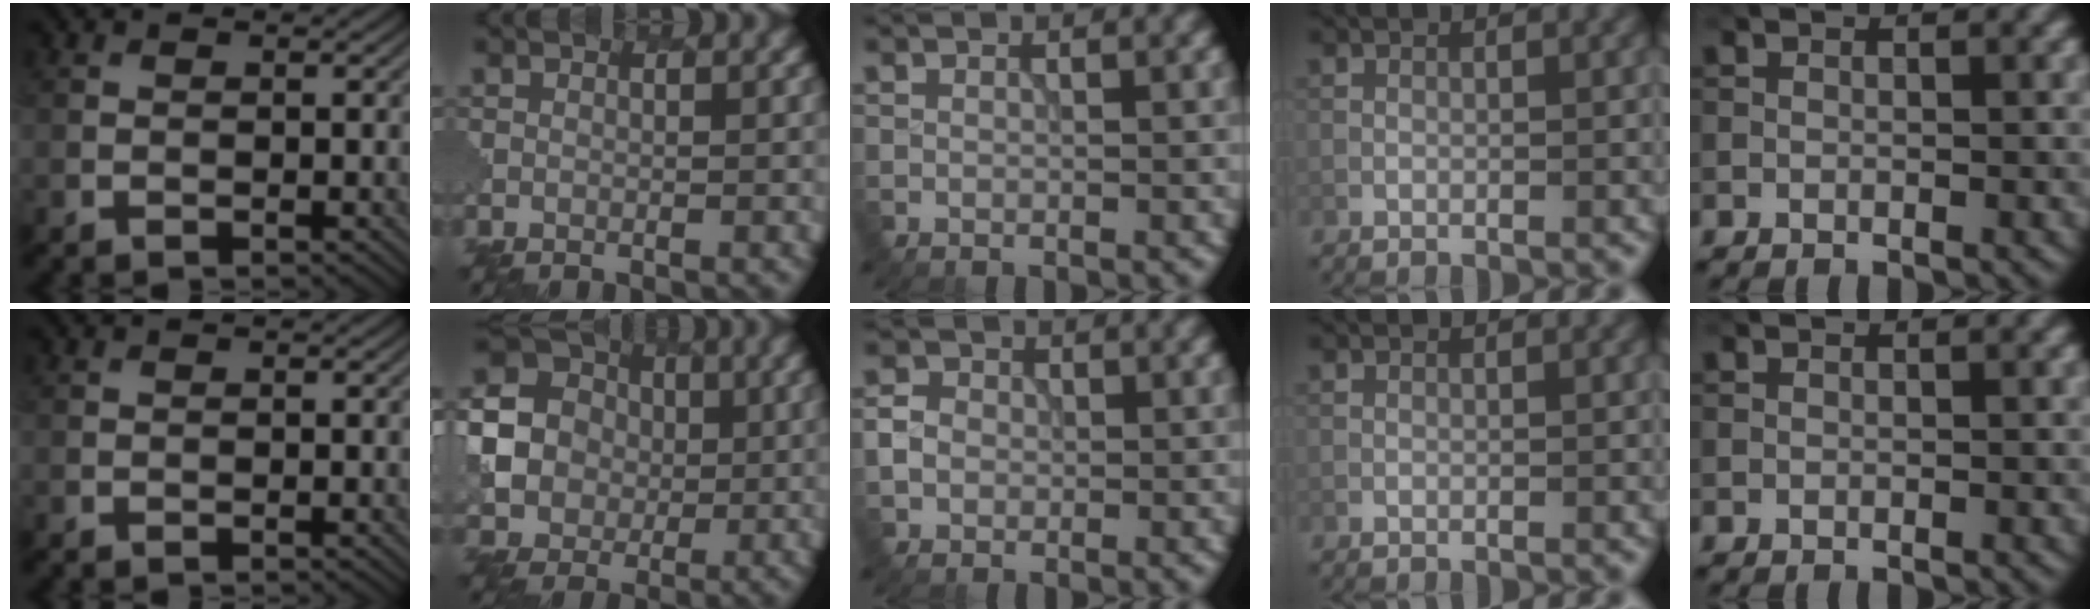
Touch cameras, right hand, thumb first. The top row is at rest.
{"index": {"total": 12.1, "force": [0.9, 11.5, 3.4], "torque": [-0.128, 0.002, 0.002]}, "middle": {"total": 2.1, "force": [-0.2, 1.9, 0.8], "torque": [-0.013, 0.002, -0.006]}}